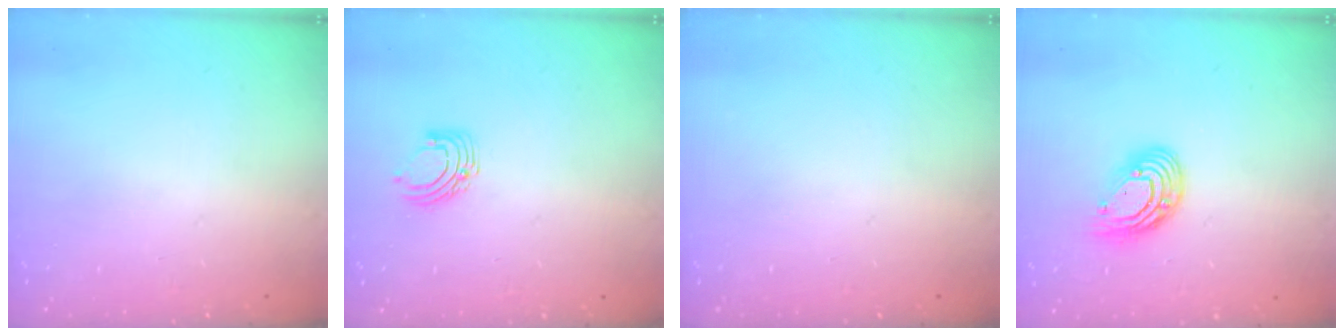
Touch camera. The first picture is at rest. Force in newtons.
{"total": 5.9, "press": 5.9, "slide": 0.6}
{"total": 0.0}
{"total": 10.1, "press": 10.1, "slide": 0.9}